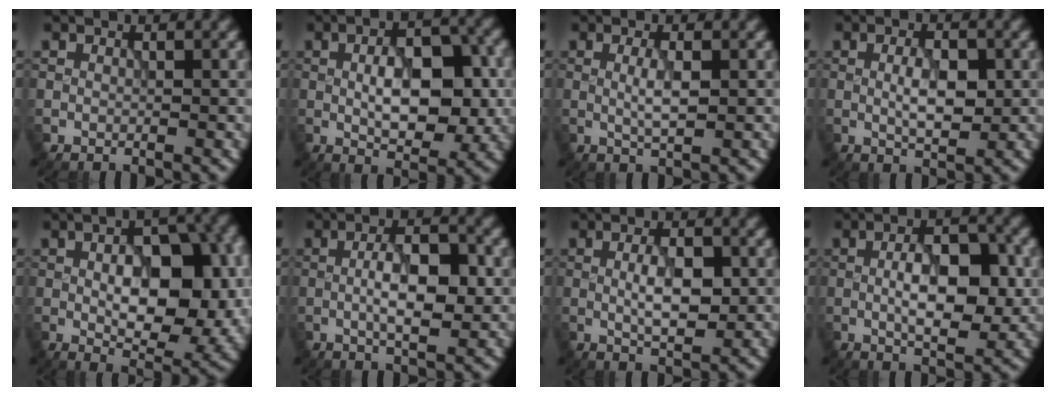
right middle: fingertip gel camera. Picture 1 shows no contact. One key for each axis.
{"total": 7.1, "fx": -0.2, "fy": 3.5, "fz": 6.2, "tx": -0.099, "ty": -0.001, "tz": -0.004}
{"total": 2.1, "fx": 0.1, "fy": 0.4, "fz": 2.1, "tx": -0.042, "ty": 0.001, "tz": 0.002}
{"total": 3.3, "fx": 0.0, "fy": 1.4, "fz": 3.0, "tx": -0.057, "ty": -0.001, "tz": 0.002}
{"total": 10.3, "fx": -0.1, "fy": 5.5, "fz": 8.8, "tx": -0.125, "ty": -0.005, "tz": 0.006}
{"total": 5.2, "fx": -0.4, "fy": 1.9, "fz": 4.9, "tx": -0.089, "ty": 0.003, "tz": -0.010}
{"total": 3.8, "fx": 0.0, "fy": 1.5, "fz": 3.5, "tx": -0.065, "ty": -0.001, "tz": 0.002}
{"total": 6.4, "fx": -0.2, "fy": 2.7, "fz": 5.8, "tx": -0.099, "ty": 0.000, "tz": -0.005}